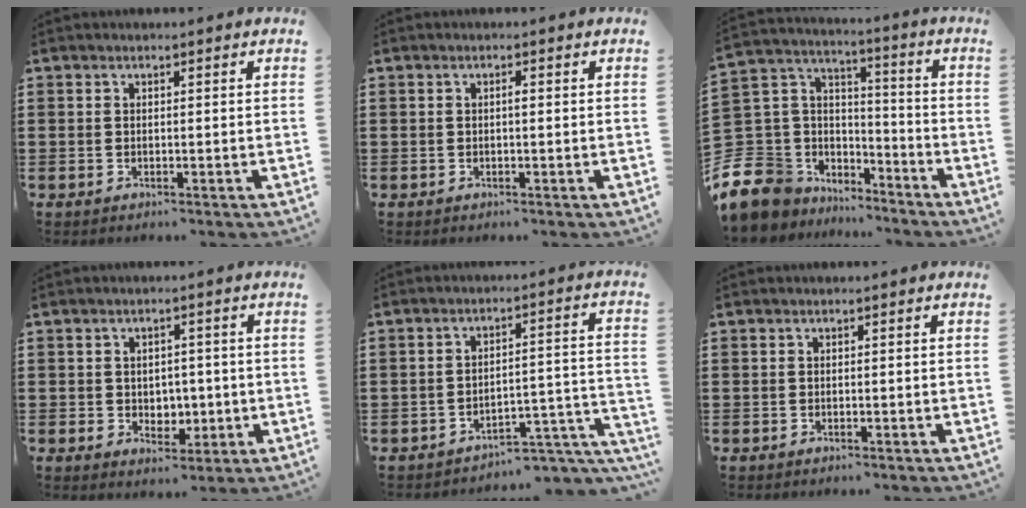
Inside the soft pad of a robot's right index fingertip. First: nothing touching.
{"total": 0.7, "force": [0.0, 0.1, 0.7], "torque": [-0.013, -0.004, 0.000]}
{"total": 9.7, "force": [-5.3, 8.0, 1.7], "torque": [-0.099, -0.010, -0.101]}
{"total": 3.0, "force": [0.2, 2.8, 1.1], "torque": [-0.018, 0.004, -0.004]}
{"total": 4.1, "force": [-3.9, 0.7, 1.0], "torque": [-0.021, 0.001, -0.081]}
{"total": 0.0}